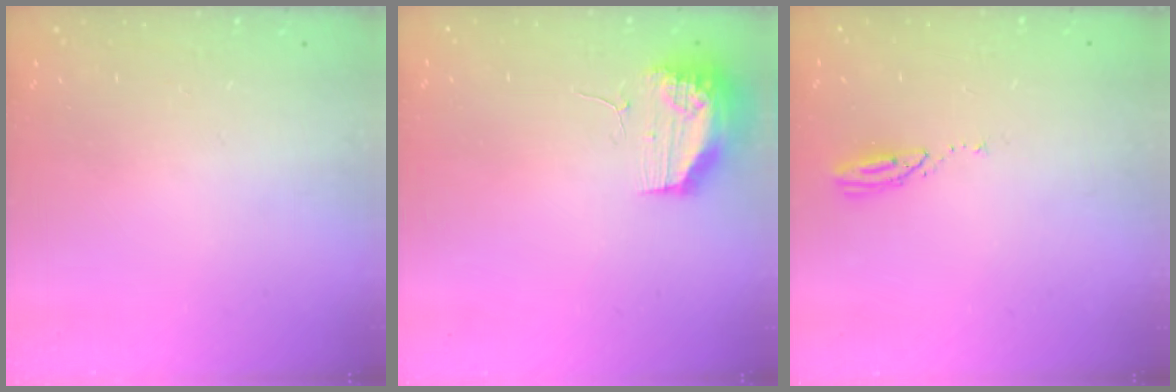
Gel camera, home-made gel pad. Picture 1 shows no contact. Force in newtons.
{"total": 10.6, "press": 10.5, "slide": 1.3}
{"total": 3.6, "press": 3.6, "slide": 0.3}